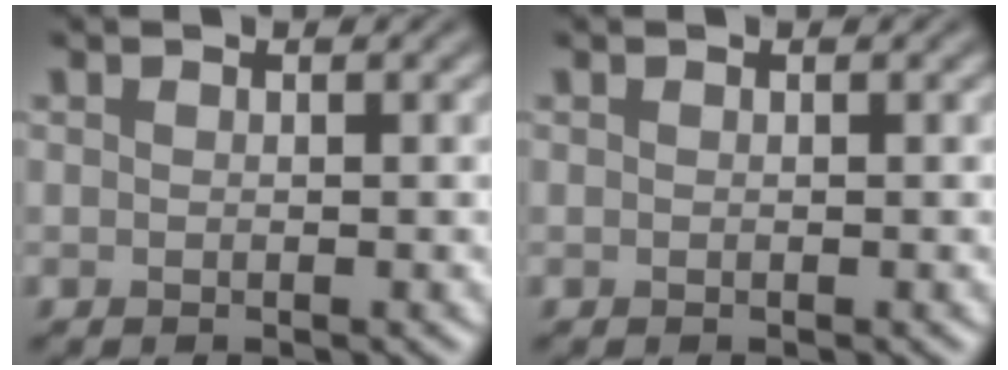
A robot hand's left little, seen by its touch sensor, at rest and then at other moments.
{"total": 0.0}